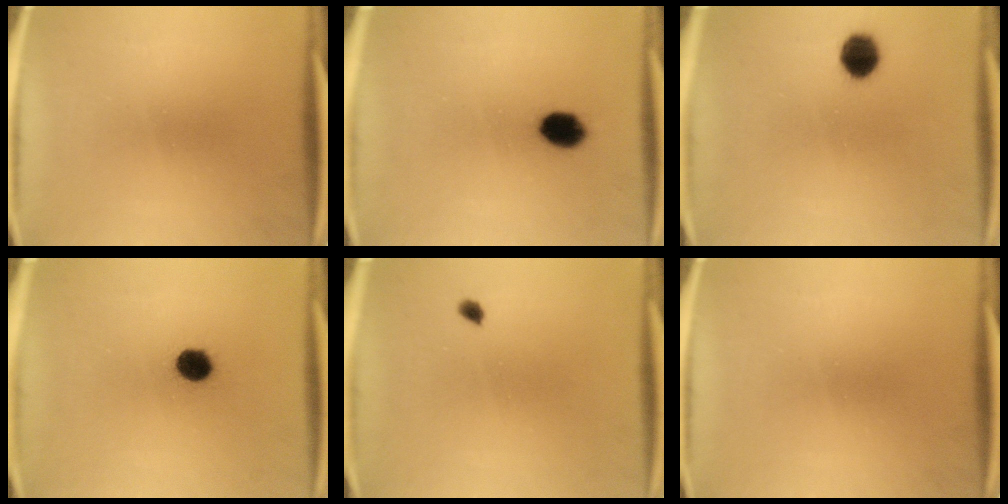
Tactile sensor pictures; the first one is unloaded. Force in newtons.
{"total": 6.6}
{"total": 5.8}
{"total": 5.3}
{"total": 1.1}
{"total": 0.0}